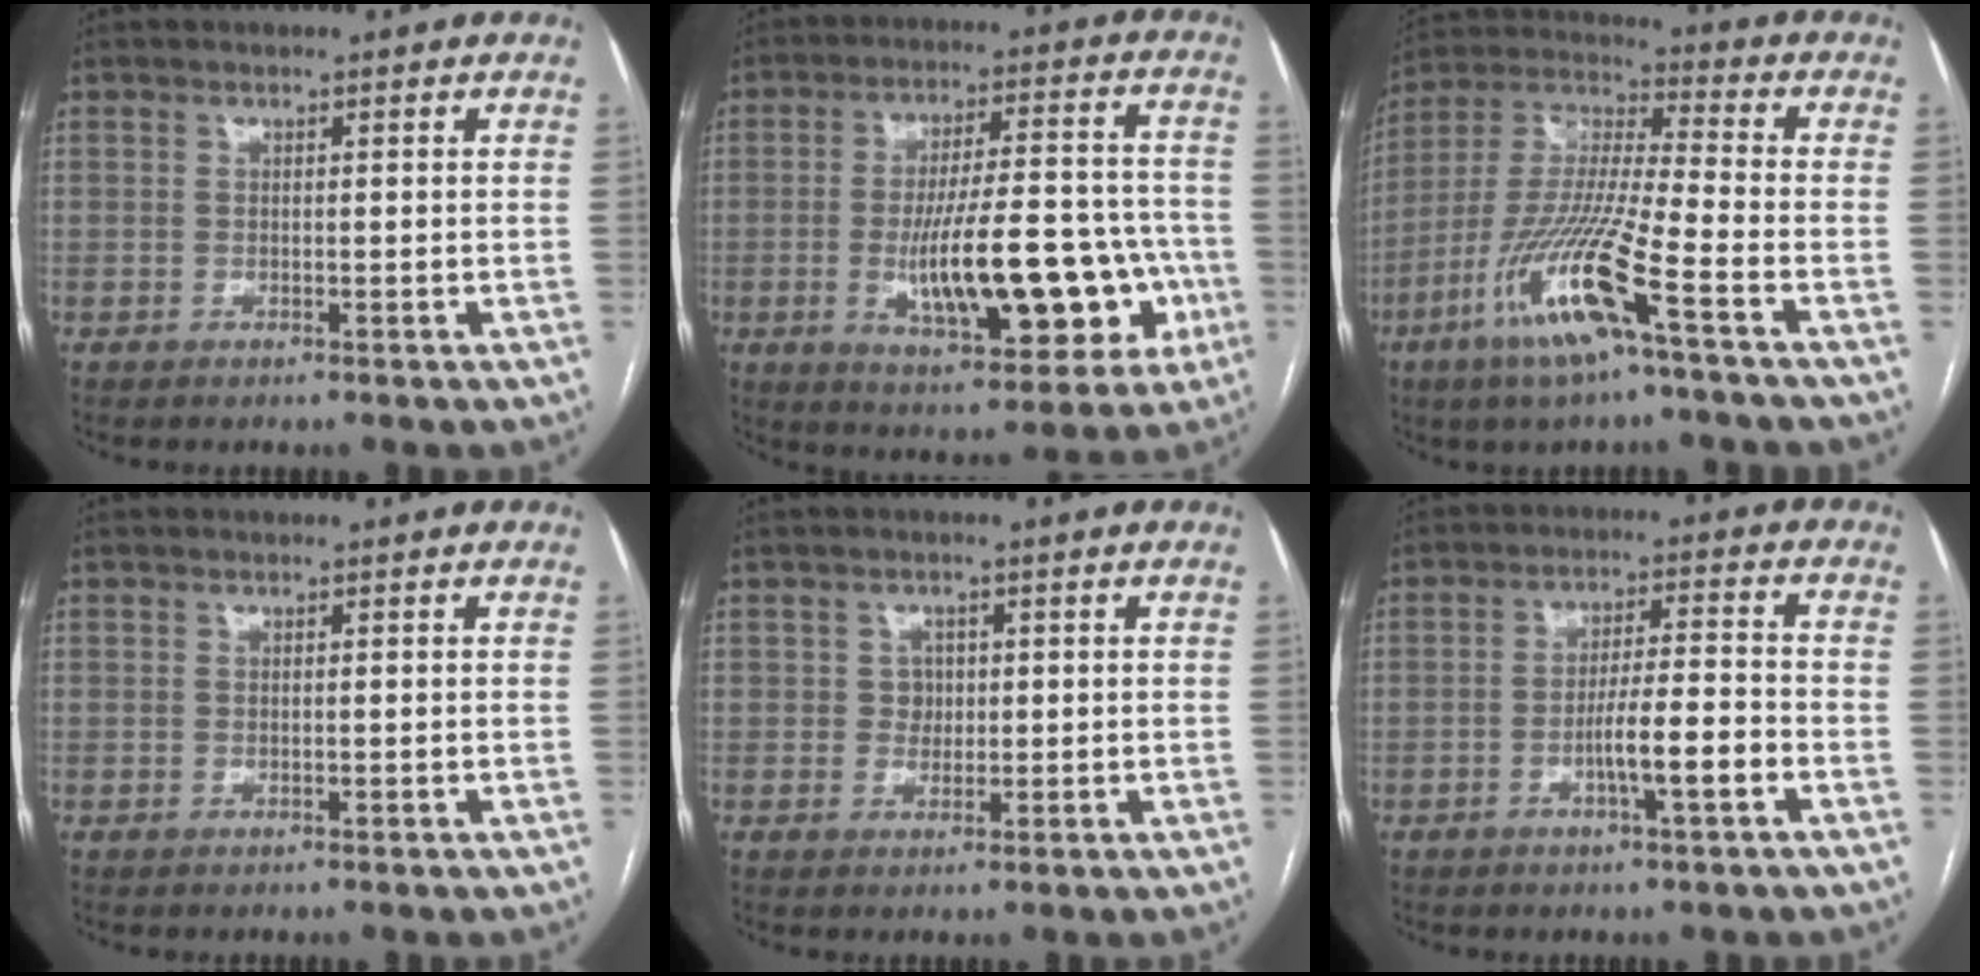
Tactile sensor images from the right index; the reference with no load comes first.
{"total": 18.4, "force": [-4.6, 5.8, 16.8], "torque": [-0.240, 0.021, -0.055]}
{"total": 15.5, "force": [-7.6, 0.6, 13.5], "torque": [-0.284, -0.018, -0.148]}
{"total": 0.0}
{"total": 1.8, "force": [0.2, 1.7, 0.6], "torque": [-0.005, 0.002, 0.003]}
{"total": 6.7, "force": [-2.7, 0.3, 6.2], "torque": [-0.108, 0.006, -0.046]}